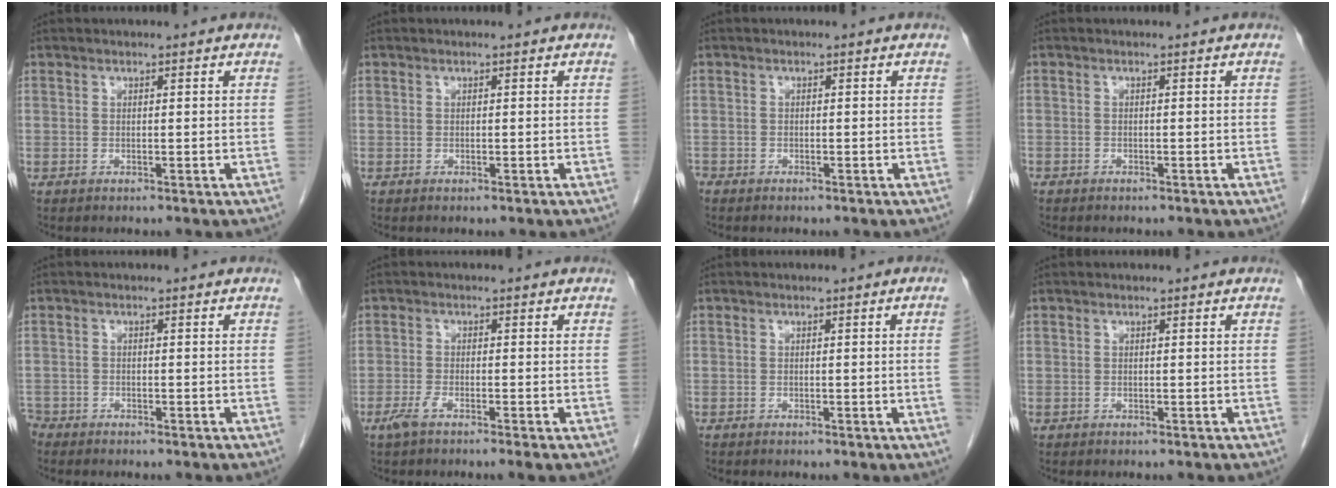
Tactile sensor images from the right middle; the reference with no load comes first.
{"total": 0.0}
{"total": 1.0, "force": [-0.9, 0.5, 0.2], "torque": [-0.009, 0.000, -0.018]}
{"total": 0.8, "force": [-0.7, 0.3, 0.3], "torque": [-0.007, 0.000, -0.011]}
{"total": 2.7, "force": [-2.4, 1.3, 0.2], "torque": [-0.008, 0.000, -0.046]}
{"total": 2.7, "force": [-1.8, 0.0, 2.0], "torque": [-0.043, -0.005, -0.040]}
{"total": 1.5, "force": [-0.4, -0.5, 1.4], "torque": [-0.015, 0.000, -0.007]}
{"total": 0.0}